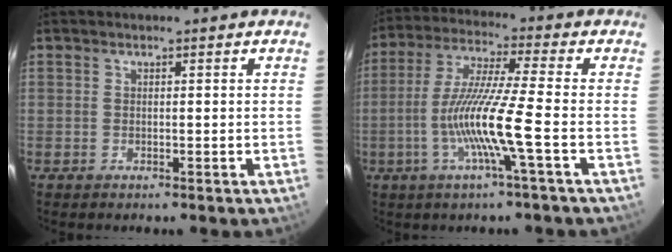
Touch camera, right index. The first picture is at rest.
{"total": 12.3, "force": [-4.1, -1.4, 11.5], "torque": [-0.225, -0.007, -0.080]}